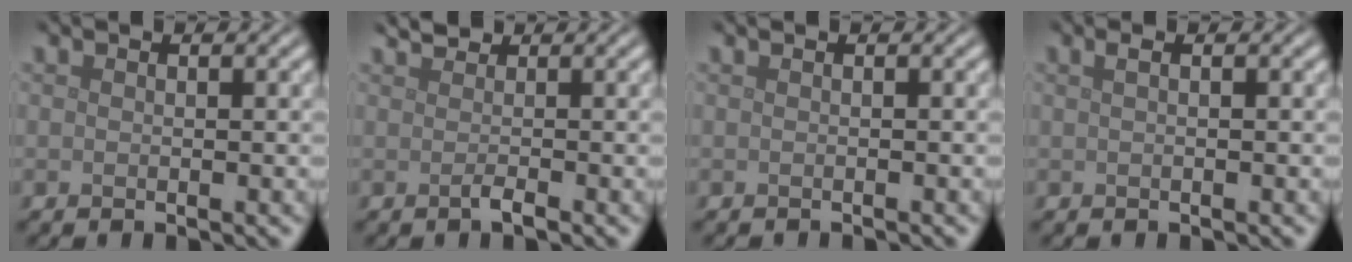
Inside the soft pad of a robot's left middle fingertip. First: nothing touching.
{"total": 1.0, "force": [0.3, 0.4, 0.9], "torque": [-0.021, 0.002, 0.004]}
{"total": 0.9, "force": [-0.7, 0.2, 0.5], "torque": [0.005, 0.000, -0.015]}
{"total": 1.0, "force": [0.3, 0.4, 0.9], "torque": [-0.016, 0.009, 0.002]}